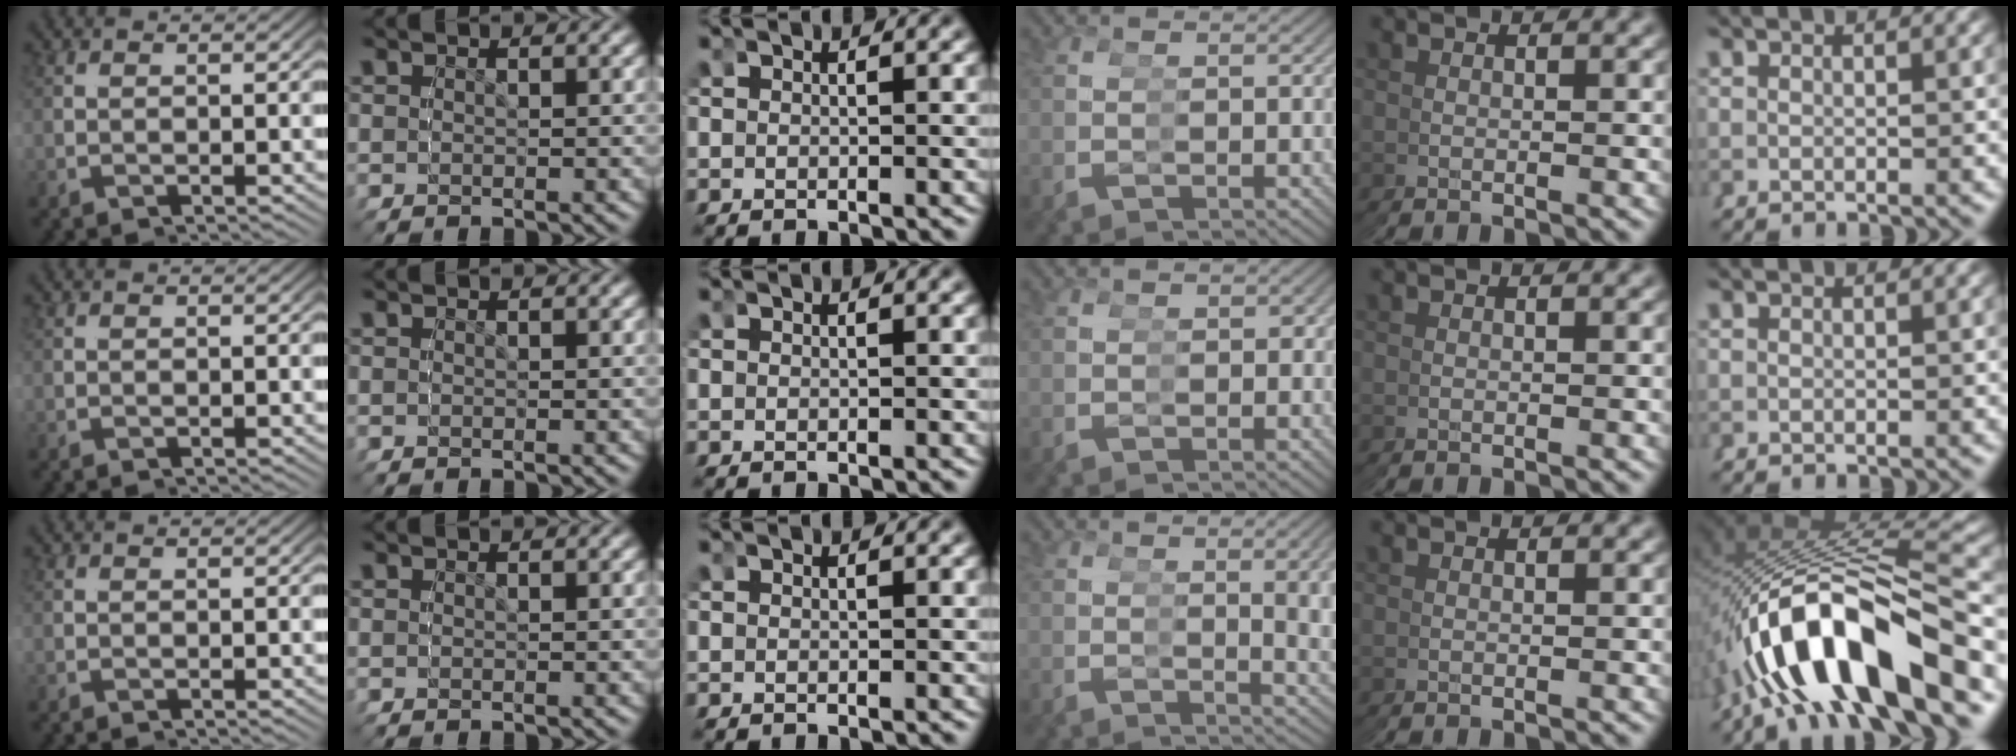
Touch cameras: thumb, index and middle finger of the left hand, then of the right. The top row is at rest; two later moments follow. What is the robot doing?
{"motion": "grasp_and_lifting", "object": "cup"}